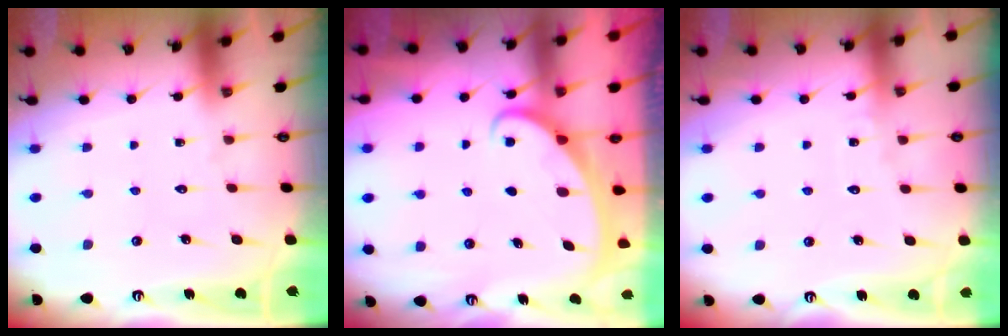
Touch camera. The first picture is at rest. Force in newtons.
{"total": 2.2, "press": 2.2, "slide": 0.4}
{"total": 3.2, "press": 3.2, "slide": 0.4}